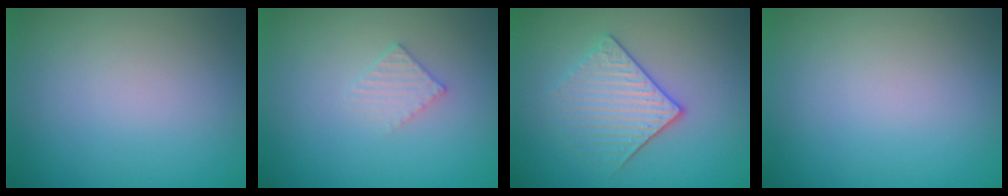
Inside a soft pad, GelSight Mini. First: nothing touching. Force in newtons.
{"total": 1.4, "press": 1.4, "slide": 0.2}
{"total": 3.2, "press": 3.0, "slide": 1.2}
{"total": 0.0}